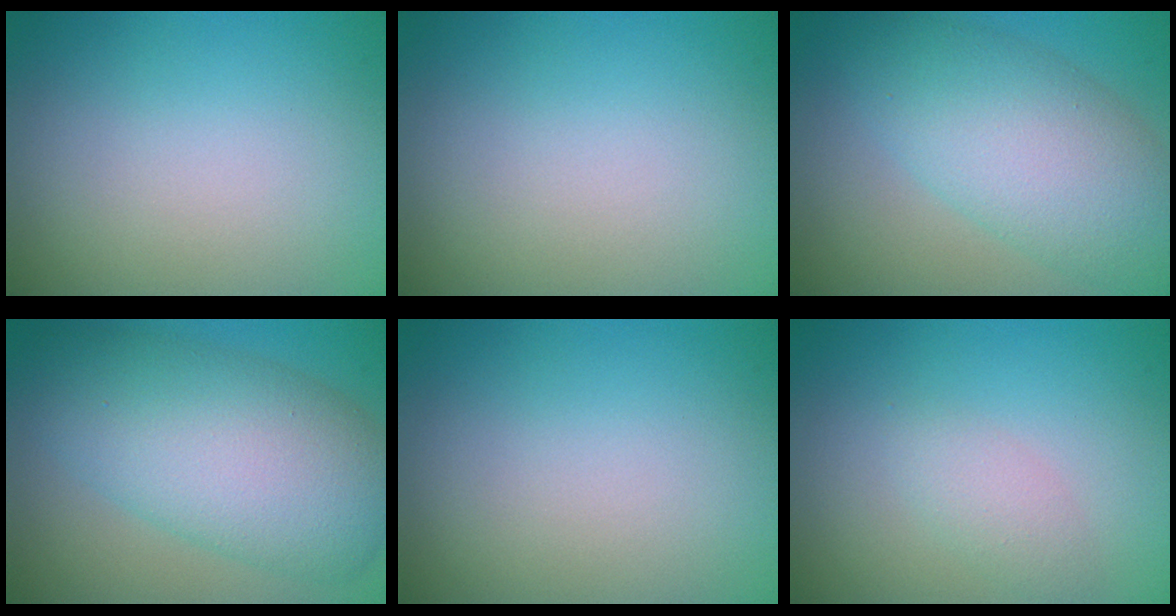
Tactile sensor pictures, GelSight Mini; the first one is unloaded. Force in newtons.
{"total": 0.0}
{"total": 7.3, "press": 7.3, "slide": 0.2}
{"total": 9.5, "press": 9.5, "slide": 0.3}
{"total": 0.0}
{"total": 1.7, "press": 1.7, "slide": 0.0}